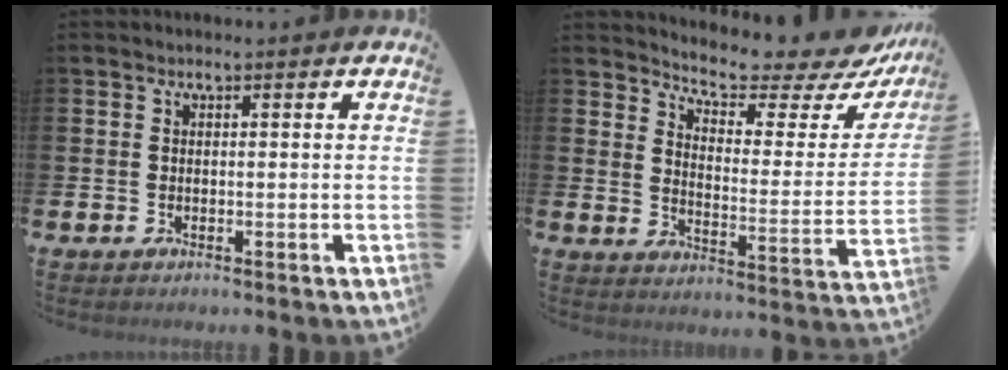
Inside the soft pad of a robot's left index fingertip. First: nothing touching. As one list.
[{"total": 6.8, "force": [6.4, 1.1, 2.0], "torque": [-0.048, -0.058, 0.103]}]